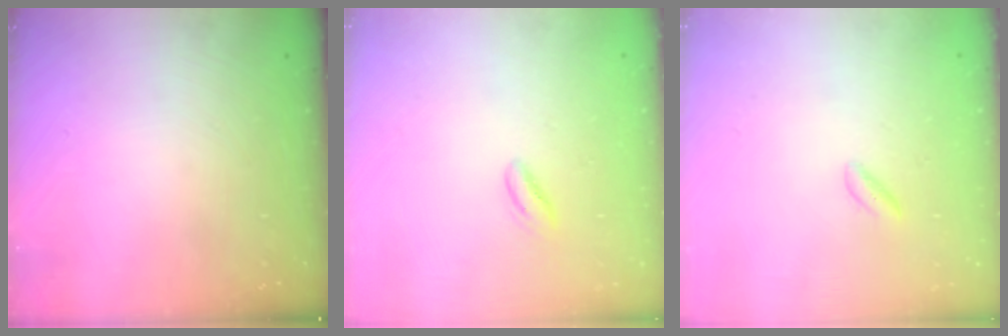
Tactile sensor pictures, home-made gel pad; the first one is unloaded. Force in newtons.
{"total": 2.6, "press": 2.5, "slide": 0.6}
{"total": 0.7, "press": 0.5, "slide": 0.6}